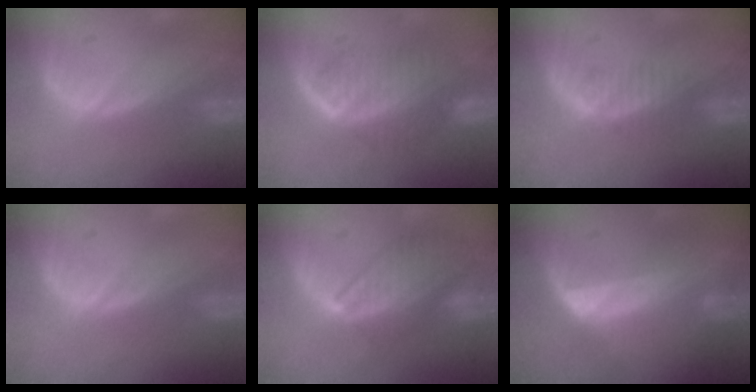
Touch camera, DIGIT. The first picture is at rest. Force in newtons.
{"total": 6.7, "press": 6.4, "slide": 1.8}
{"total": 2.2, "press": 2.0, "slide": 0.9}
{"total": 0.0}
{"total": 8.4, "press": 7.2, "slide": 4.2}
{"total": 6.5, "press": 5.8, "slide": 2.9}